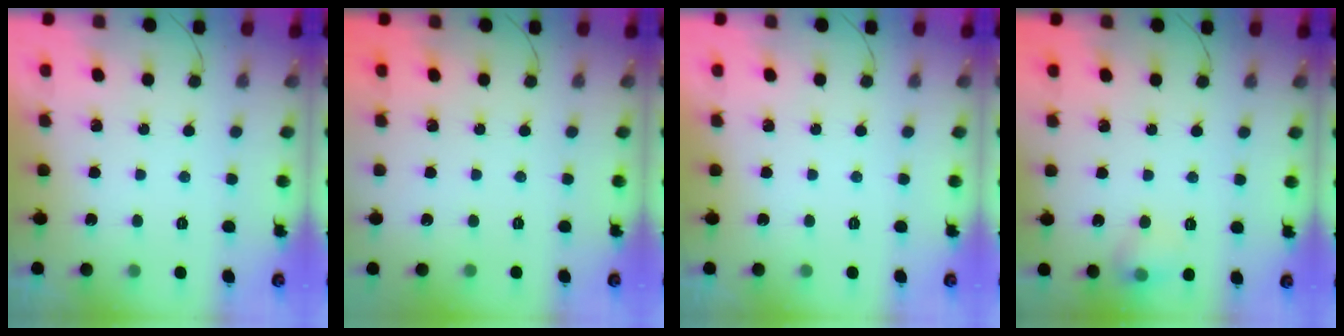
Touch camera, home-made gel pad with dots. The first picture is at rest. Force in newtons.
{"total": 0.0}
{"total": 0.0}
{"total": 7.6, "press": 7.6, "slide": 0.9}